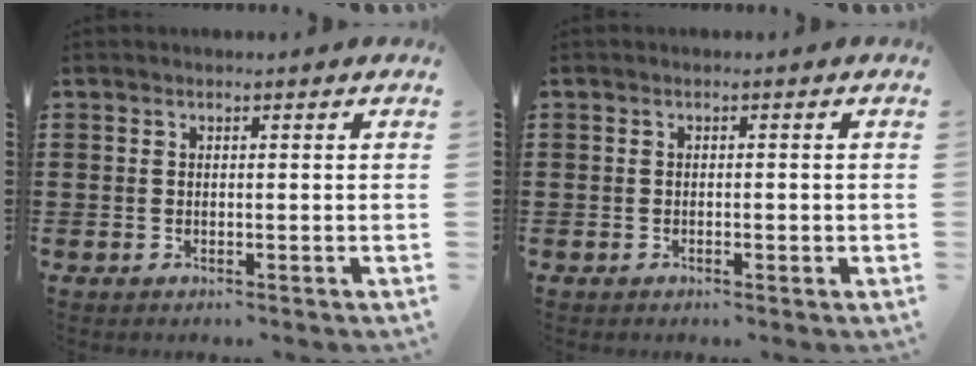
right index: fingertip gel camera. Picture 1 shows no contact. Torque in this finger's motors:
{"motor_torque": [-0.41, 0.63, -0.02, -0.01]}